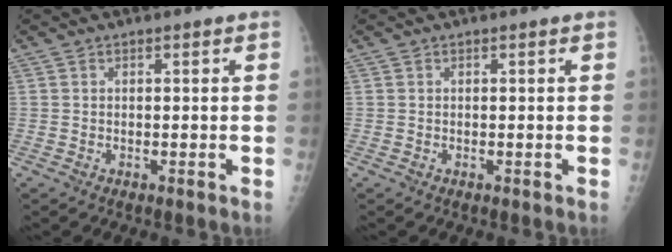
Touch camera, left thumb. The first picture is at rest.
{"total": 0.0}